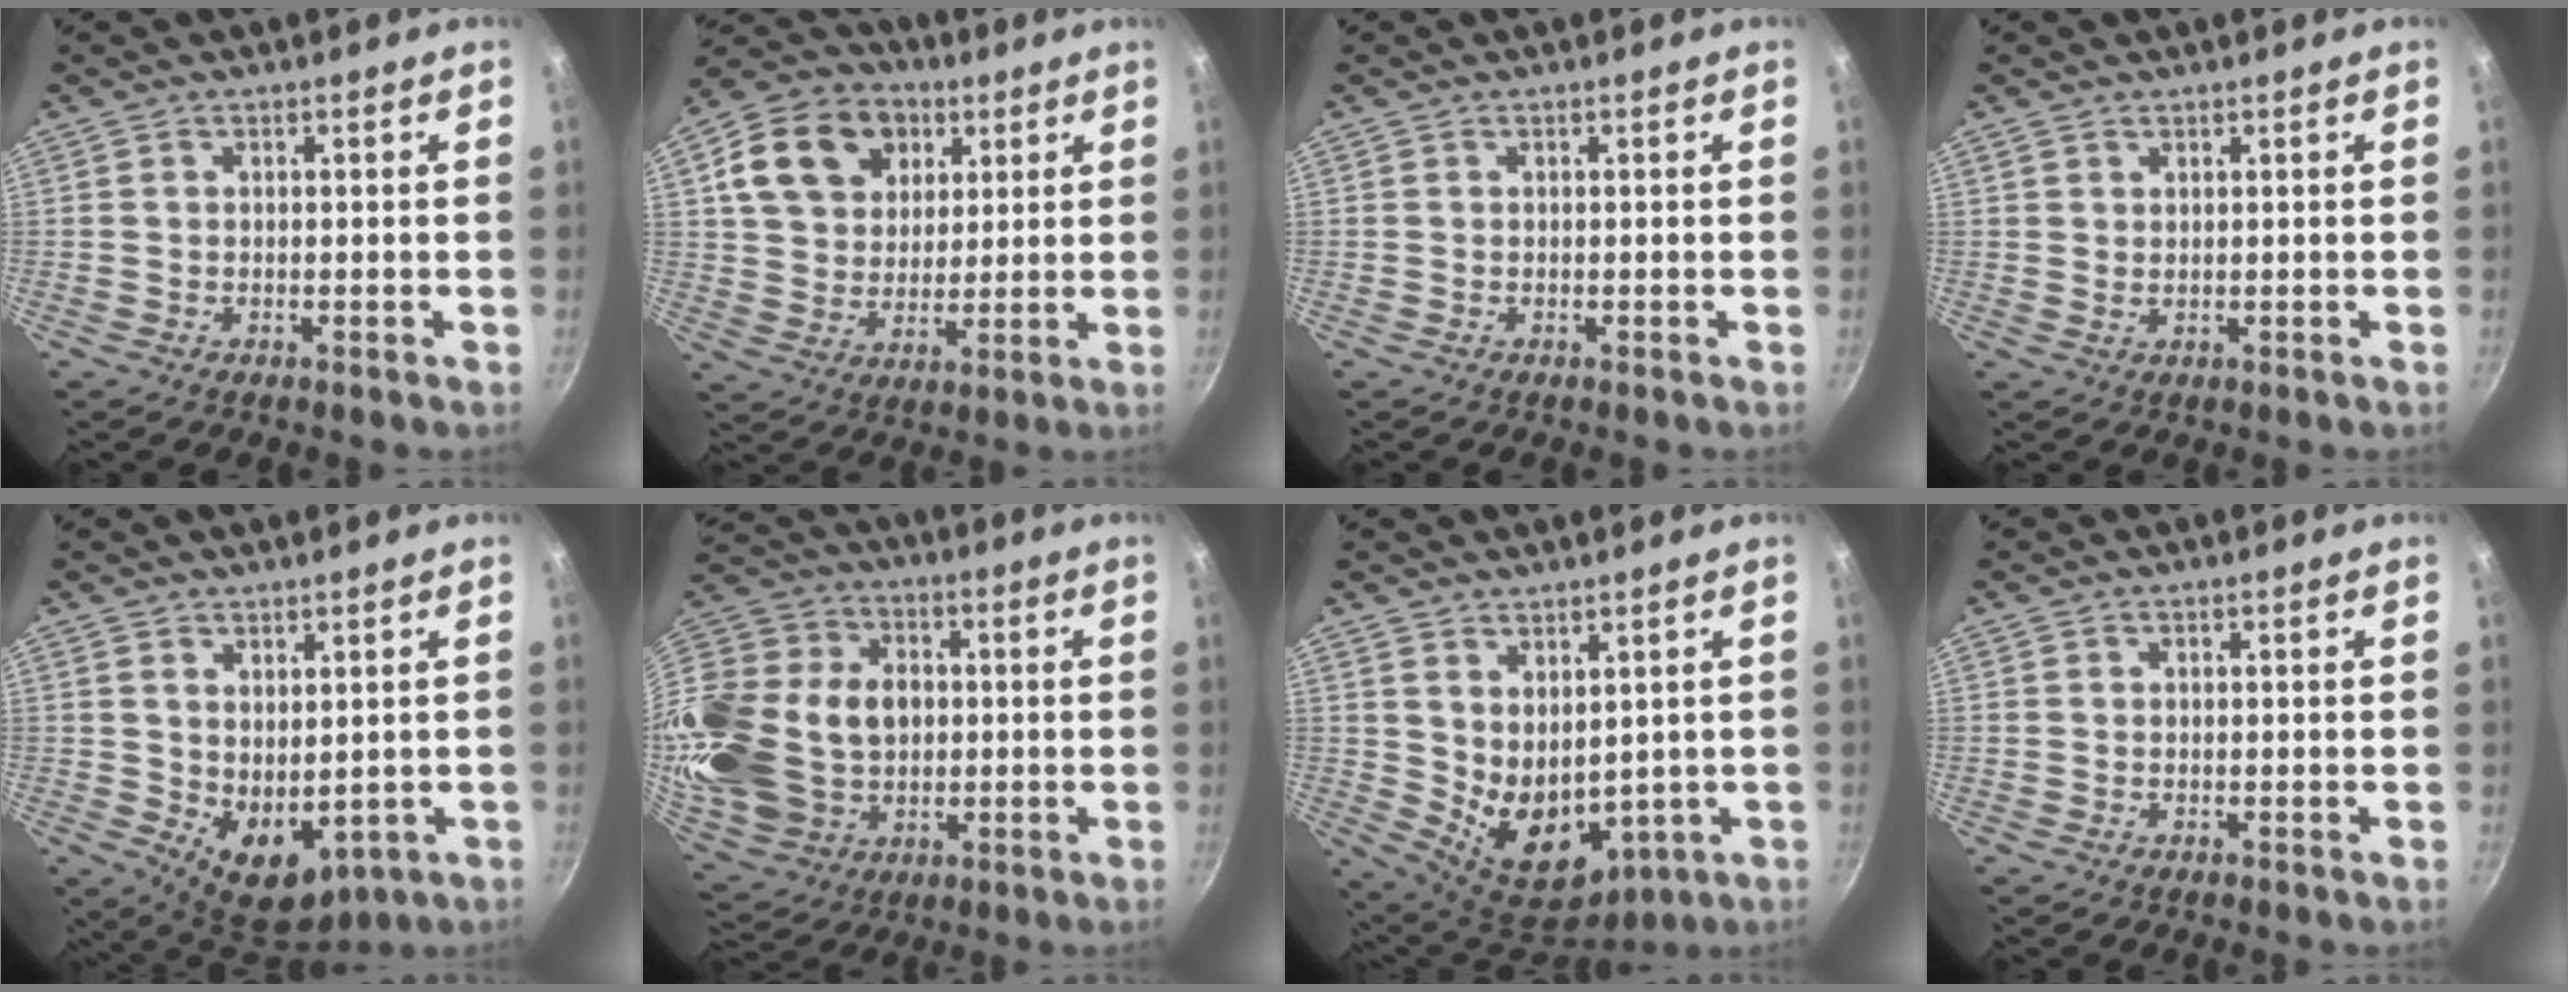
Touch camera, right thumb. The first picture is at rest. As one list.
[{"total": 15.9, "force": [5.9, 12.2, 8.4], "torque": [-0.125, 0.001, 0.095]}, {"total": 0.0}, {"total": 1.1, "force": [0.8, 0.5, 0.5], "torque": [-0.003, -0.011, 0.011]}, {"total": 8.9, "force": [0.8, 5.8, 6.7], "torque": [-0.074, -0.025, 0.036]}, {"total": 25.6, "force": [0.5, 19.4, 16.7], "torque": [-0.323, 0.029, 0.022]}, {"total": 11.3, "force": [2.3, 7.6, 8.1], "torque": [-0.108, -0.042, 0.068]}, {"total": 0.0}]